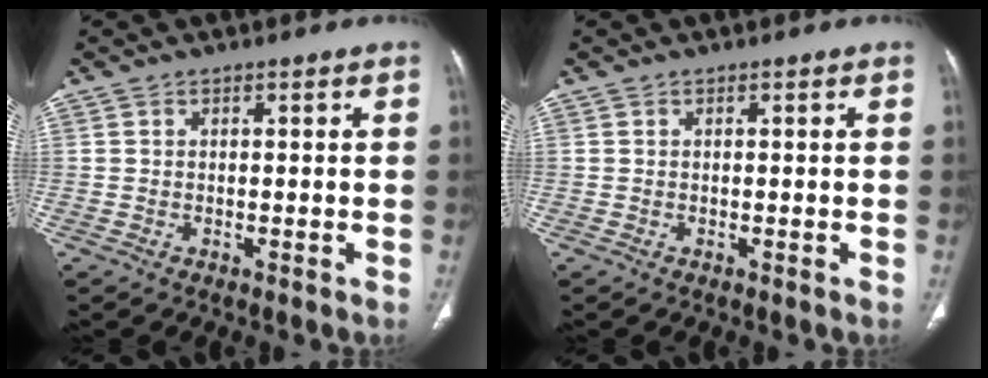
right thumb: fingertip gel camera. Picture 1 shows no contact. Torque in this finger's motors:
{"motor_torque": [0.00, 0.00, 0.00, 0.00, 0.01]}